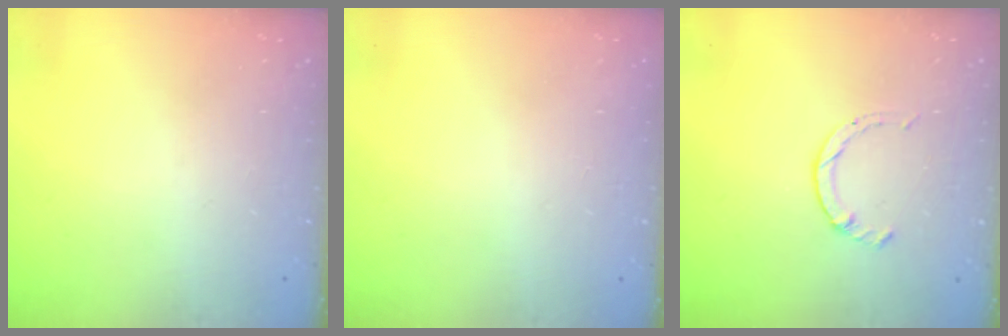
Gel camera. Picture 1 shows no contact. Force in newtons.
{"total": 2.6, "press": 2.6, "slide": 0.2}
{"total": 1.7, "press": 1.7, "slide": 0.2}